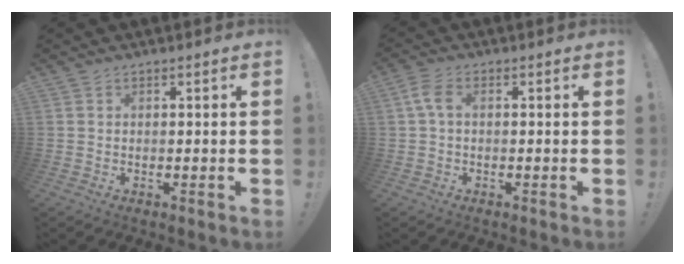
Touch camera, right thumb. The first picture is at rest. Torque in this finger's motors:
{"motor_torque": [0.41, 0.00, 0.26, -0.42, 0.19]}